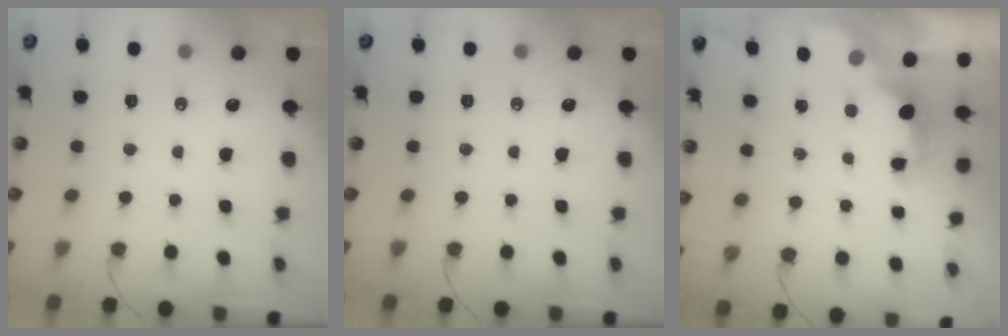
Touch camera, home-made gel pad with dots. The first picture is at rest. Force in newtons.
{"total": 0.0}
{"total": 2.1, "press": 1.9, "slide": 0.8}